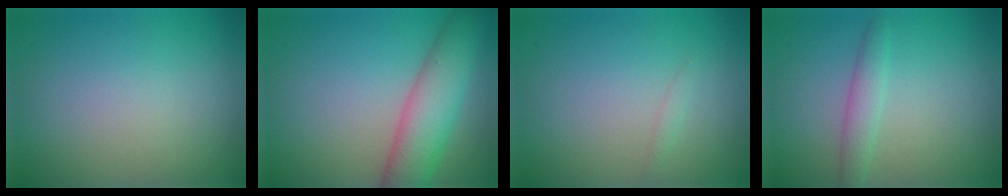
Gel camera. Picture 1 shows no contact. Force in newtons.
{"total": 6.2, "press": 6.2, "slide": 0.3}
{"total": 0.5, "press": 0.5, "slide": 0.0}
{"total": 1.9, "press": 1.9, "slide": 0.1}